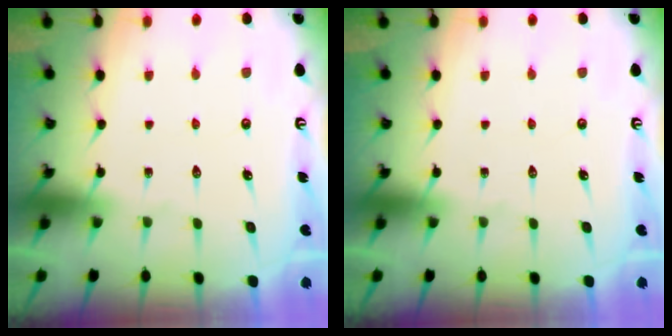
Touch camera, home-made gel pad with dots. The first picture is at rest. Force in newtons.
{"total": 0.0}